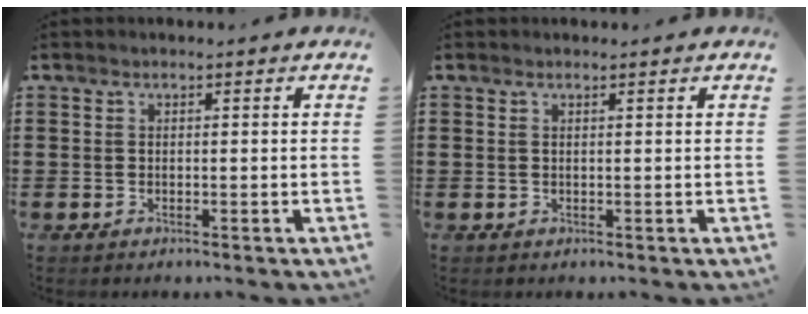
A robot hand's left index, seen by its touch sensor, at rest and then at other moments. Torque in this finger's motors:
{"motor_torque": [0.00, 0.01, 0.00, 0.00]}